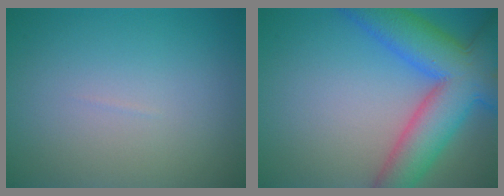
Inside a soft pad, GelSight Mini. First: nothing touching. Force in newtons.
{"total": 10.4, "press": 10.4, "slide": 0.5}